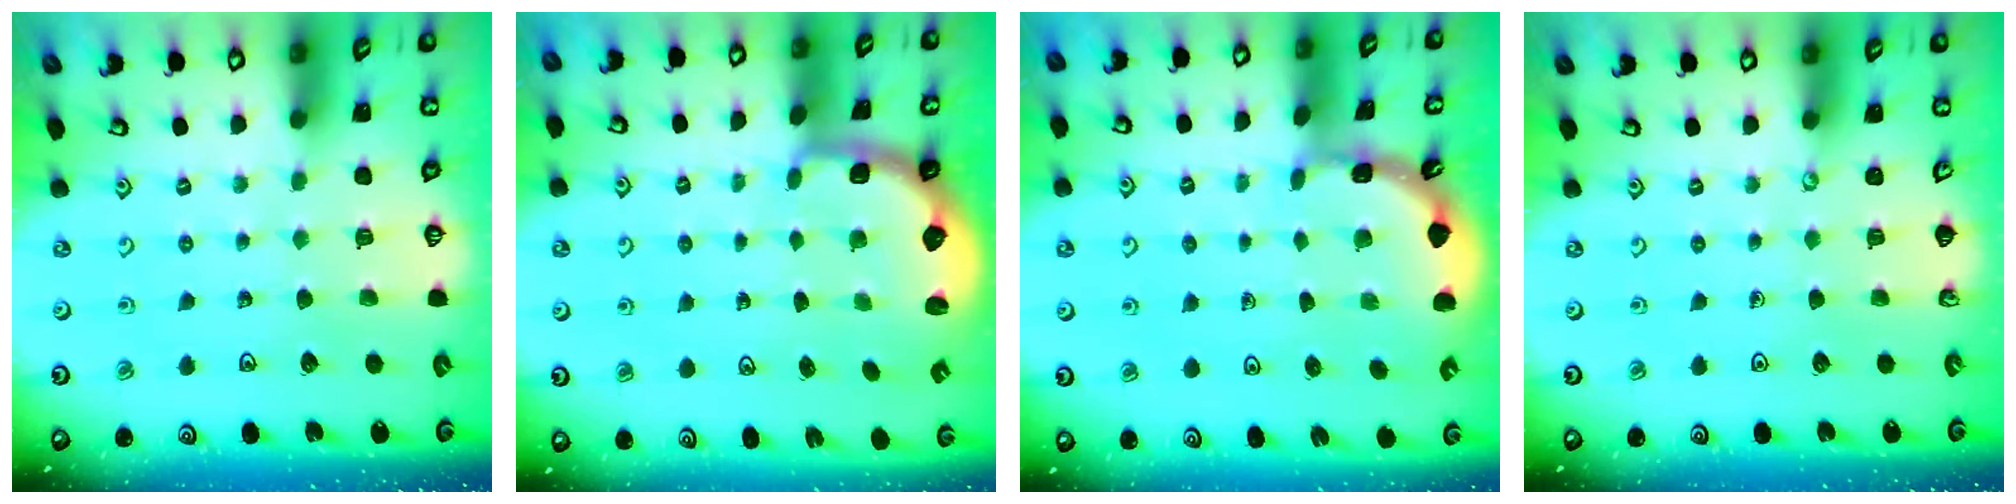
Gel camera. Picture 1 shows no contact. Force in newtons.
{"total": 2.6, "press": 2.1, "slide": 1.7}
{"total": 1.7, "press": 1.7, "slide": 0.1}
{"total": 0.0}